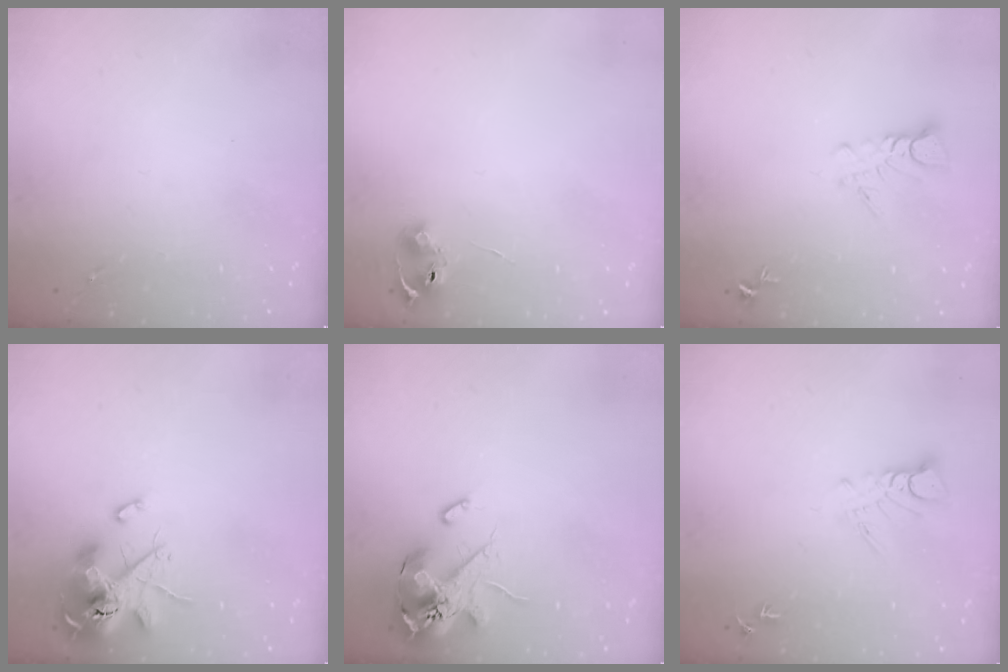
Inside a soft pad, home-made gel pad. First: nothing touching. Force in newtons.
{"total": 6.3, "press": 6.3, "slide": 0.8}
{"total": 5.0, "press": 5.0, "slide": 0.3}
{"total": 14.2, "press": 14.0, "slide": 2.0}
{"total": 14.7, "press": 14.5, "slide": 2.1}
{"total": 5.3, "press": 5.3, "slide": 0.3}